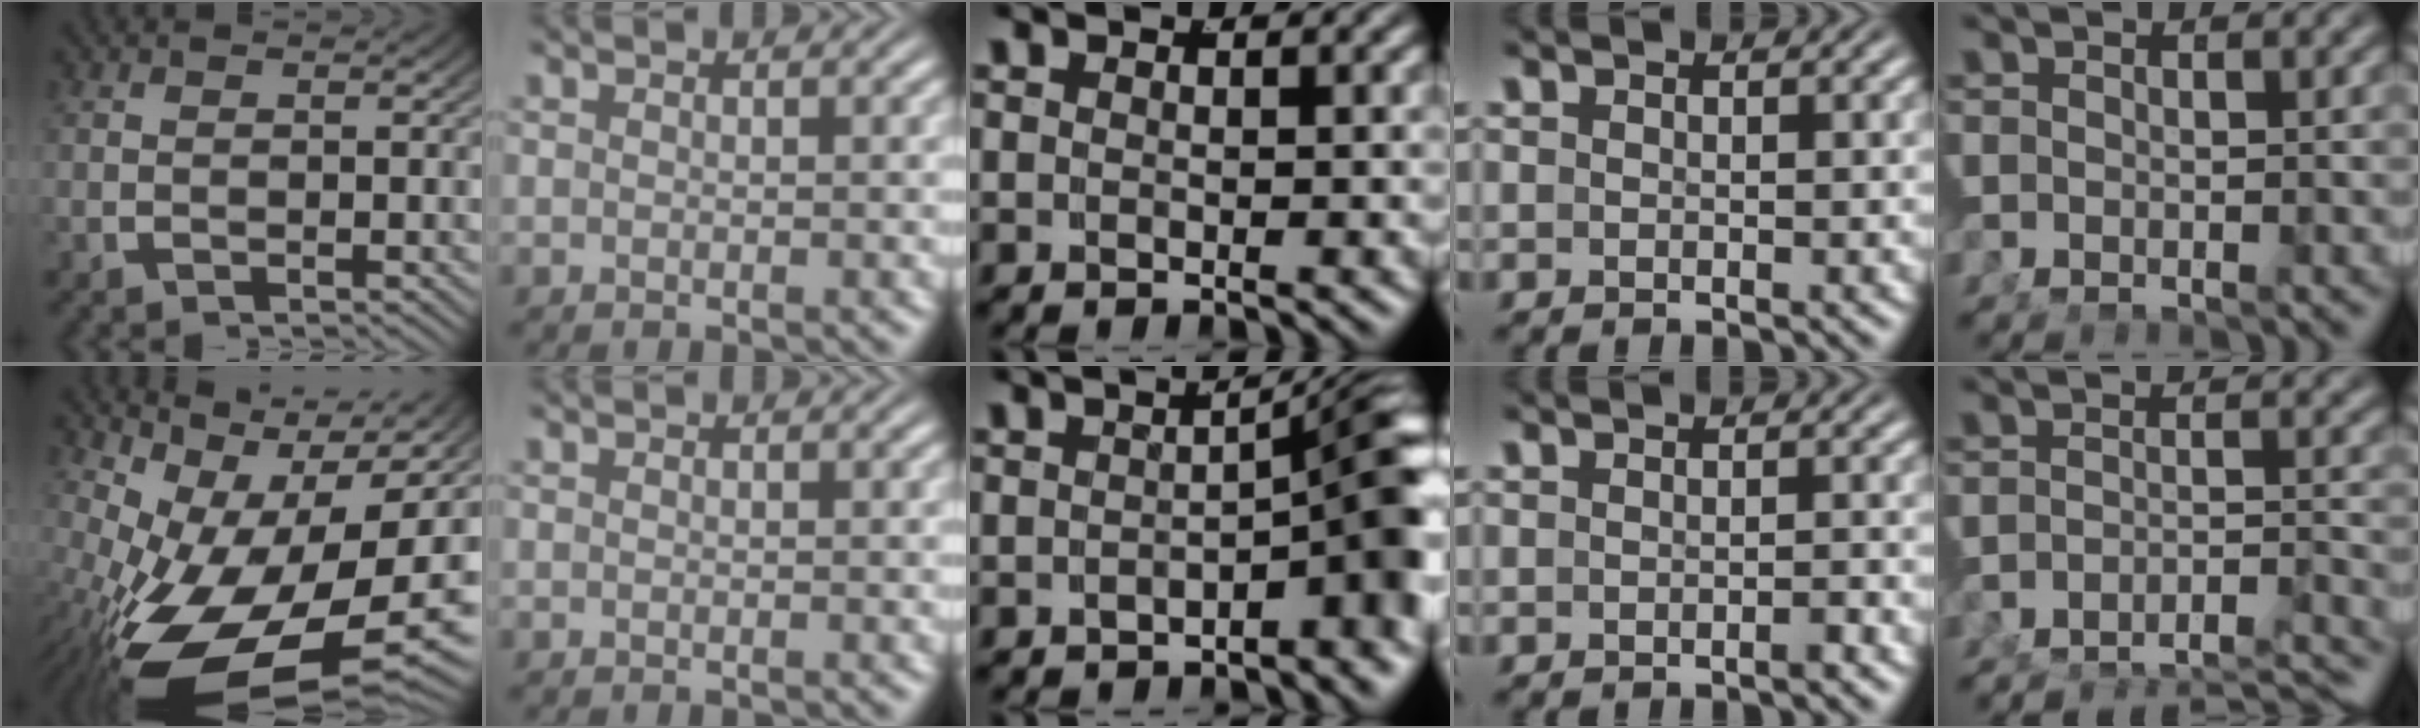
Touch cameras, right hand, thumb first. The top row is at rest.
{"thumb": {"total": 19.2, "force": [-1.4, 11.1, 15.6], "torque": [-0.279, -0.072, 0.019]}, "middle": {"total": 6.6, "force": [-1.9, 2.1, 5.9], "torque": [-0.057, -0.001, -0.026]}, "ring": {"total": 0.7, "force": [-0.6, -0.1, 0.3], "torque": [-0.004, 0.004, -0.012]}, "little": {"total": 10.5, "force": [-10.0, 2.3, 2.3], "torque": [-0.008, -0.019, -0.152]}}